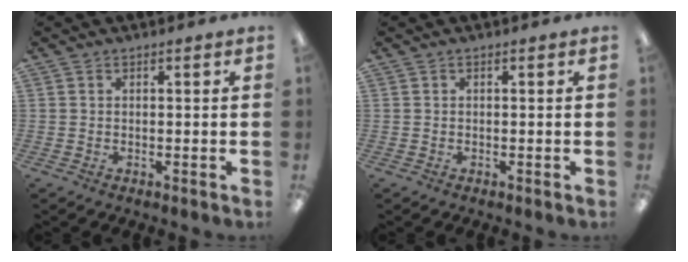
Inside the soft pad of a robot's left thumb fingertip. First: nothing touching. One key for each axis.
{"total": 0.0}